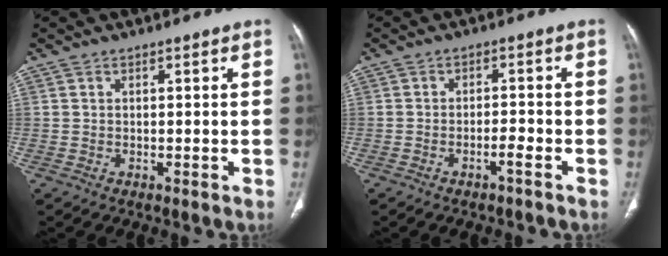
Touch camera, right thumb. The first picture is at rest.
{"total": 2.3, "force": [-1.6, 0.3, 1.7], "torque": [-0.032, 0.018, -0.027]}